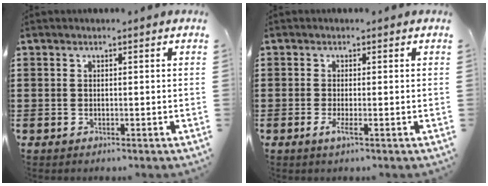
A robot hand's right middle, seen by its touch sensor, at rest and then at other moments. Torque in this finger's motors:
{"motor_torque": [1.18, 0.50, 0.21, 0.05]}